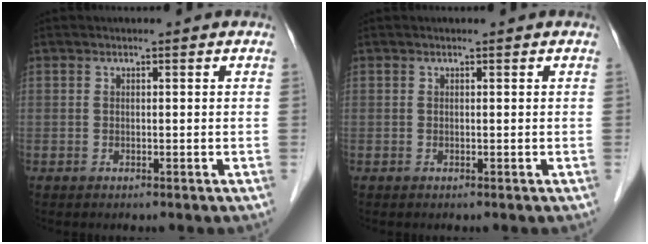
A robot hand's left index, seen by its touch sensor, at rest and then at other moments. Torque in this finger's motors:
{"motor_torque": [0.14, 0.05, 0.04, -0.01]}